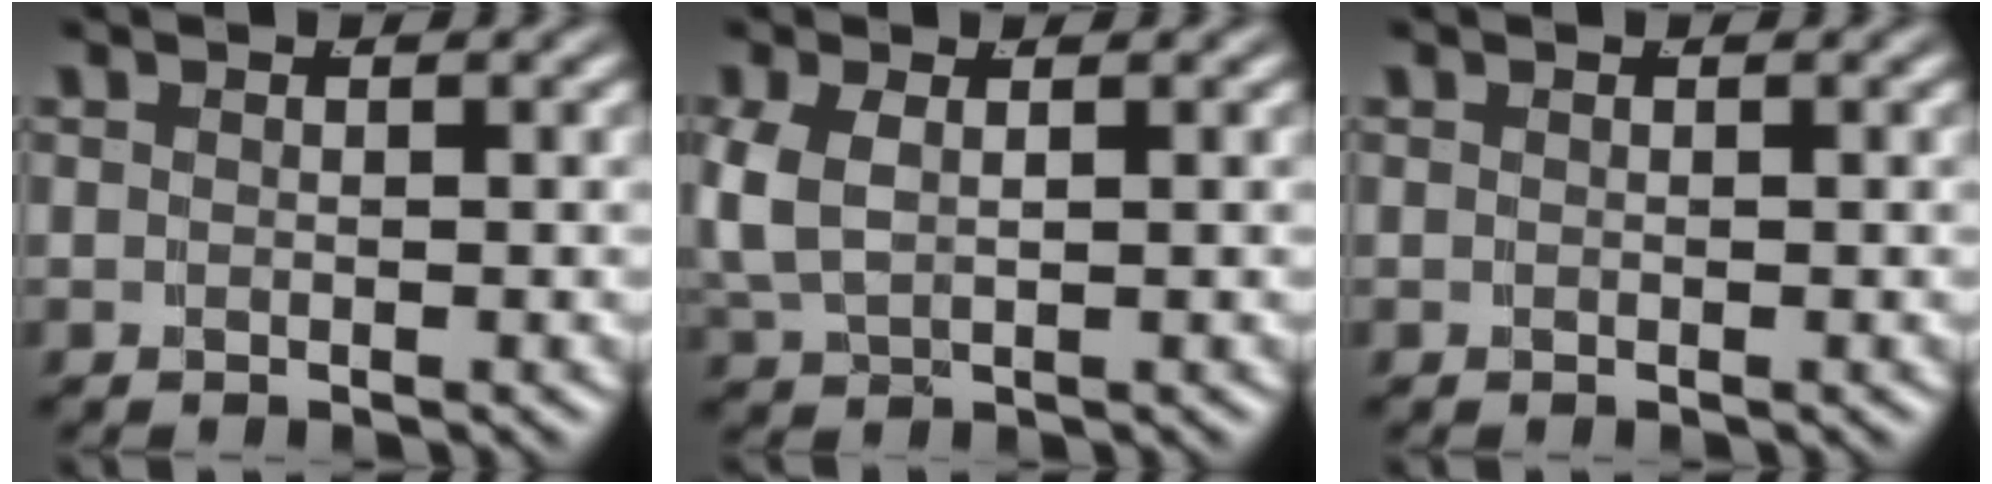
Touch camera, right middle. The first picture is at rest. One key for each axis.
{"total": 3.3, "fx": 0.4, "fy": 2.2, "fz": 2.5, "tx": -0.066, "ty": -0.008, "tz": 0.021}
{"total": 0.0}